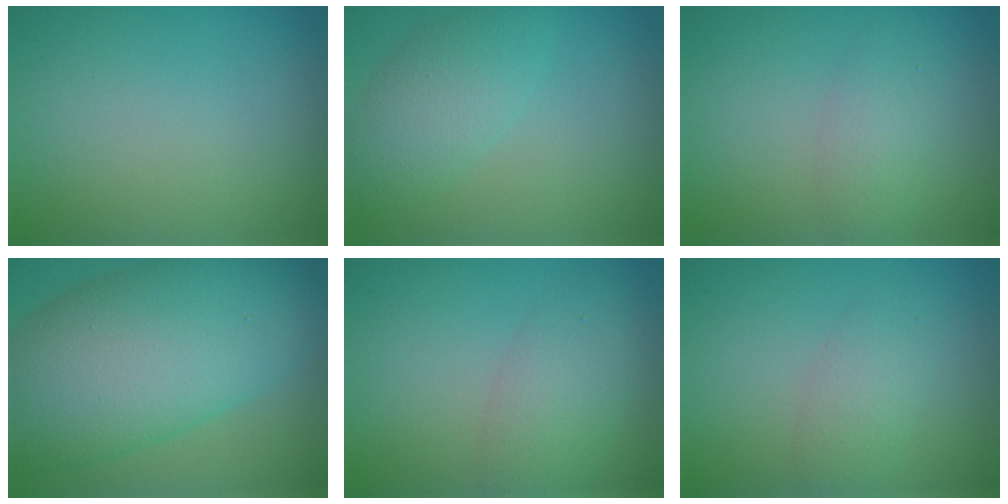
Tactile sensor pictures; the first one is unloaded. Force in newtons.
{"total": 3.8, "press": 3.8, "slide": 0.2}
{"total": 2.3, "press": 2.3, "slide": 0.0}
{"total": 14.0, "press": 14.0, "slide": 0.1}
{"total": 3.7, "press": 3.7, "slide": 0.2}
{"total": 2.3, "press": 2.3, "slide": 0.1}